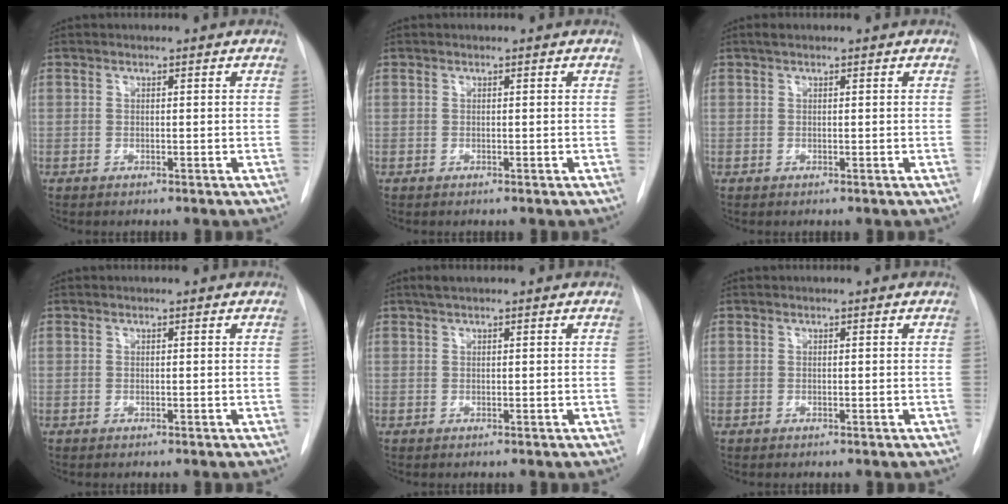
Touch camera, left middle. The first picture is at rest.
{"total": 0.0}
{"total": 0.8, "force": [0.6, 0.2, 0.5], "torque": [-0.013, 0.011, 0.010]}
{"total": 0.0}
{"total": 1.5, "force": [1.1, 0.2, 1.0], "torque": [-0.020, 0.012, 0.021]}
{"total": 0.0}